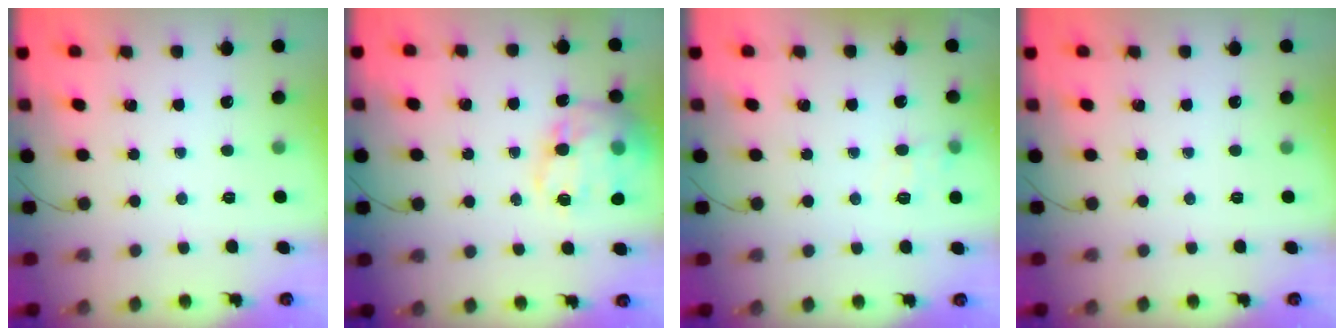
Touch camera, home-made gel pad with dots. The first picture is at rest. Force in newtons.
{"total": 19.1, "press": 18.8, "slide": 3.2}
{"total": 7.0, "press": 6.8, "slide": 1.7}
{"total": 0.0}